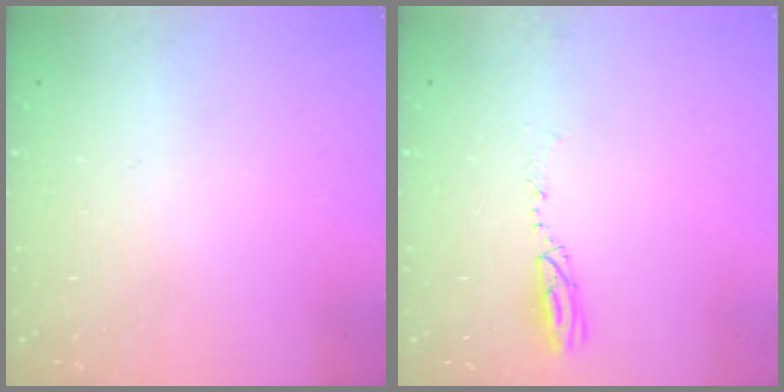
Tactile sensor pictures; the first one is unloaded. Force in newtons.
{"total": 3.6, "press": 3.5, "slide": 0.7}